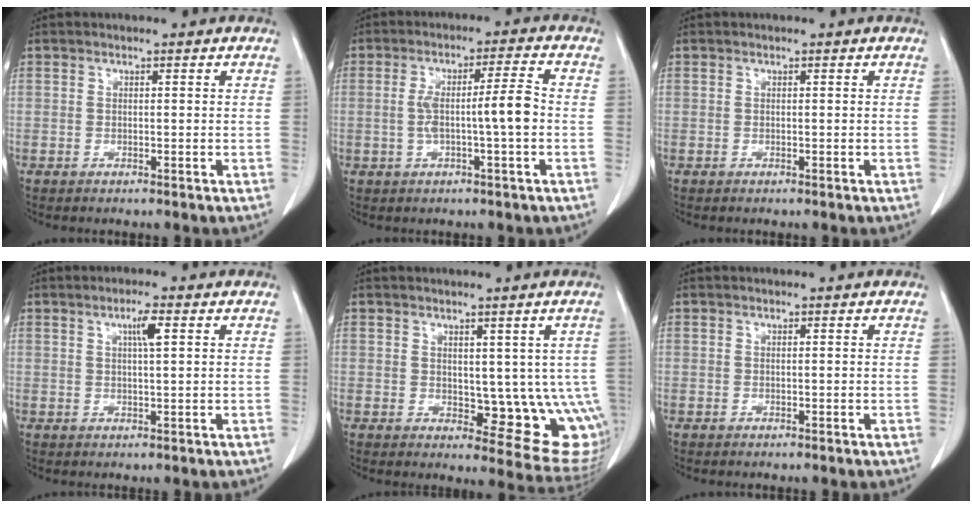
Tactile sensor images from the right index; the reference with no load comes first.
{"total": 6.8, "force": [-0.8, 0.1, 6.7], "torque": [-0.122, 0.015, -0.011]}
{"total": 0.0}
{"total": 3.2, "force": [1.3, 0.1, 2.9], "torque": [-0.049, 0.000, 0.021]}
{"total": 10.3, "force": [0.8, 5.1, 8.9], "torque": [-0.086, -0.010, 0.021]}
{"total": 0.0}